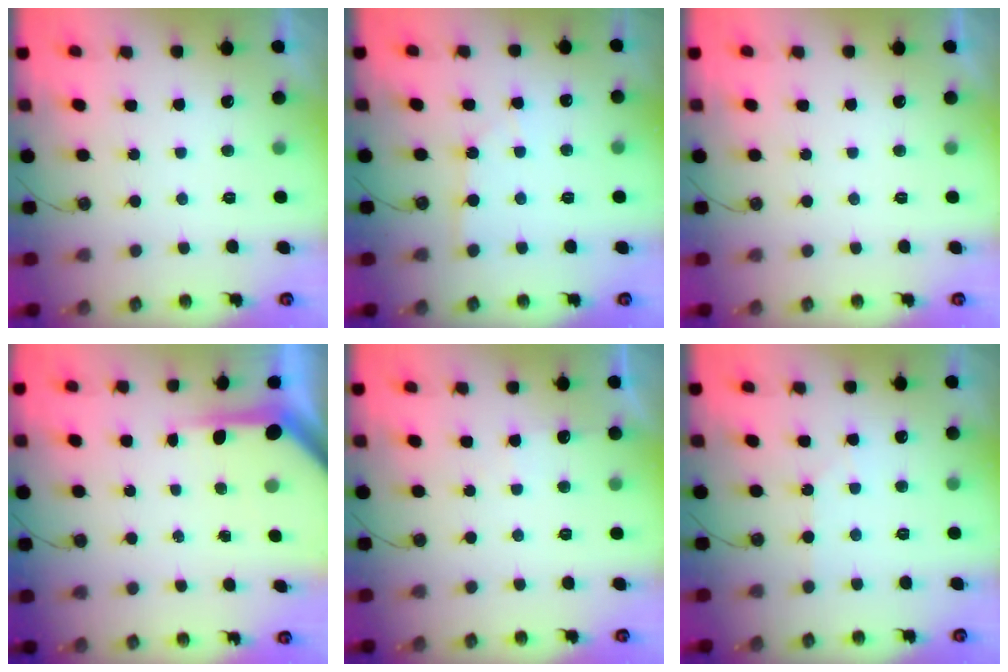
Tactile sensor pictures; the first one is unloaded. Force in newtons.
{"total": 4.2, "press": 4.2, "slide": 0.5}
{"total": 0.6, "press": 0.5, "slide": 0.2}
{"total": 6.2, "press": 6.2, "slide": 0.4}
{"total": 4.8, "press": 4.8, "slide": 0.6}
{"total": 3.9, "press": 3.8, "slide": 0.6}